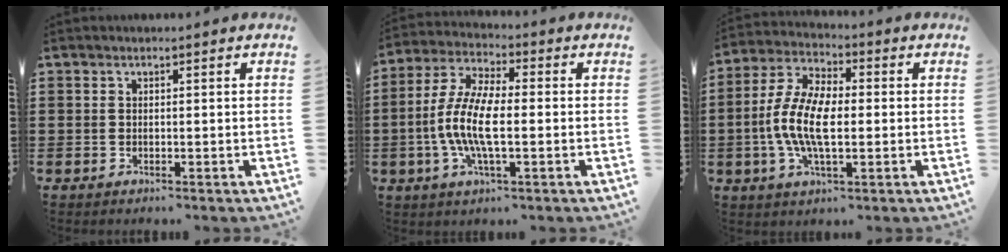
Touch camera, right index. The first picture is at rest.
{"total": 9.1, "force": [-1.9, 2.8, 8.4], "torque": [-0.191, -0.013, -0.042]}
{"total": 9.6, "force": [-1.6, 4.1, 8.5], "torque": [-0.196, -0.008, -0.036]}